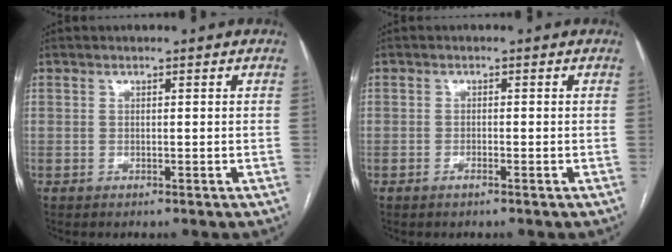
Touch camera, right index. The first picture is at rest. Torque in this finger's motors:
{"motor_torque": [-0.08, 0.13, -0.14, -0.07]}